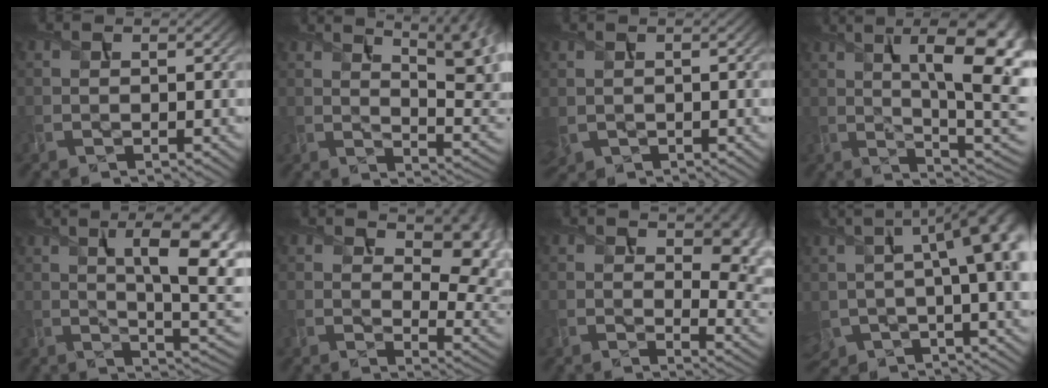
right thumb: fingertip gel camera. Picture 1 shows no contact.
{"total": 13.6, "force": [6.3, 5.1, 10.9], "torque": [-0.163, 0.033, 0.101]}
{"total": 1.8, "force": [0.1, 1.4, 1.1], "torque": [-0.039, -0.005, 0.005]}
{"total": 15.2, "force": [4.5, 4.7, 13.7], "torque": [-0.174, 0.023, 0.070]}
{"total": 14.7, "force": [4.6, 4.7, 13.1], "torque": [-0.169, 0.023, 0.074]}
{"total": 12.3, "force": [6.0, 5.9, 9.0], "torque": [-0.121, 0.002, 0.096]}
{"total": 10.6, "force": [4.2, 4.8, 8.4], "torque": [-0.117, -0.006, 0.073]}
{"total": 15.7, "force": [1.6, 7.6, 13.6], "torque": [-0.220, -0.010, 0.045]}